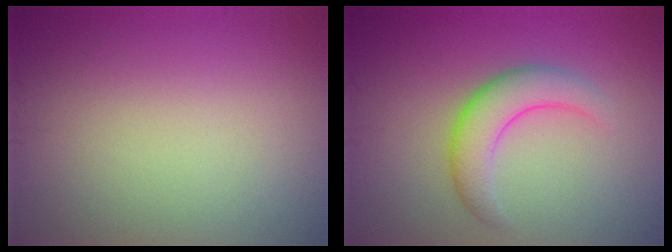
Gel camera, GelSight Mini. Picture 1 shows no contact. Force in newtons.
{"total": 4.0, "press": 4.0, "slide": 0.2}